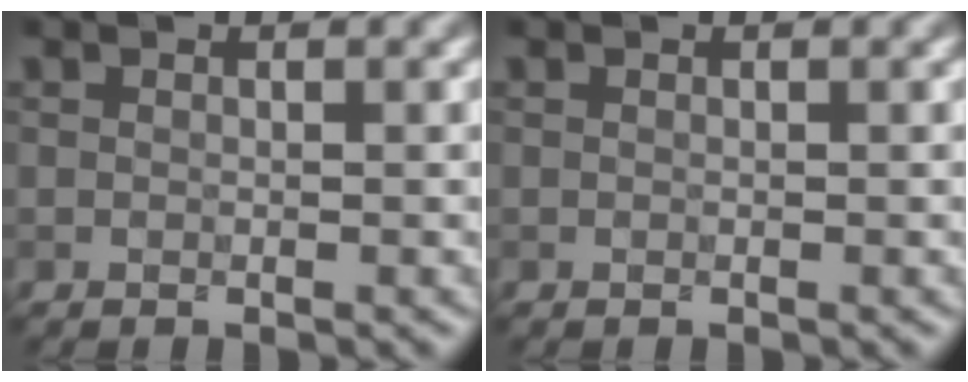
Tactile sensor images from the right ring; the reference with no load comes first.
{"total": 0.0}